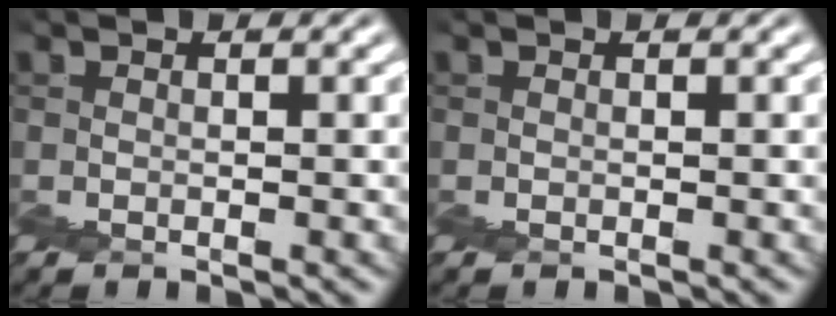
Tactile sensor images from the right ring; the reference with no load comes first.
{"total": 0.0}